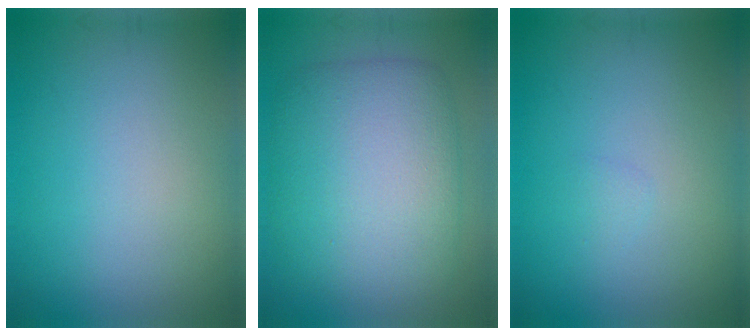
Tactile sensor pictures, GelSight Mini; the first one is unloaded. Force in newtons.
{"total": 9.3, "press": 9.3, "slide": 0.2}
{"total": 0.6, "press": 0.5, "slide": 0.1}